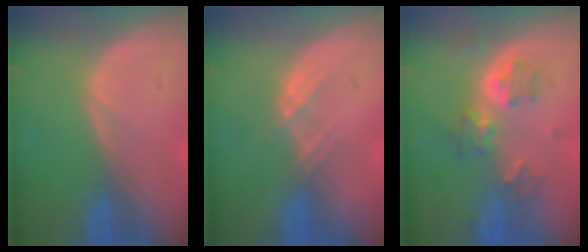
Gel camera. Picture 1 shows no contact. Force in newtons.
{"total": 2.3, "press": 2.1, "slide": 0.7}
{"total": 5.8, "press": 5.4, "slide": 2.0}